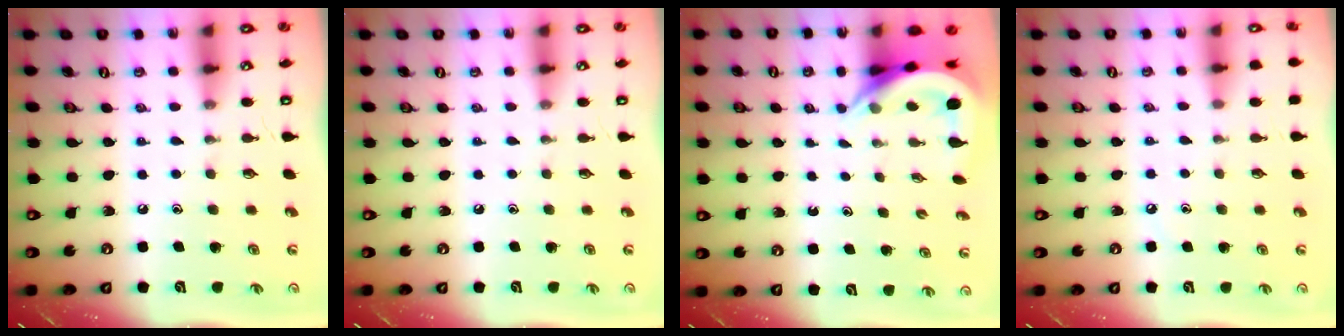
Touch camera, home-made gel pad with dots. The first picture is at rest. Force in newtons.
{"total": 0.0}
{"total": 5.2, "press": 5.2, "slide": 0.5}
{"total": 2.6, "press": 2.6, "slide": 0.4}